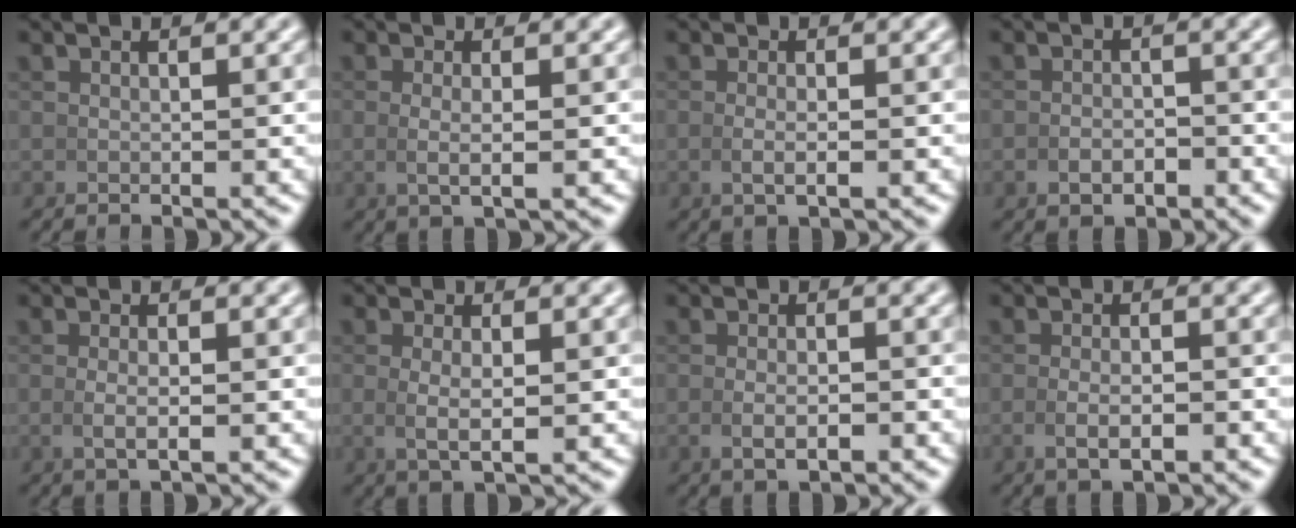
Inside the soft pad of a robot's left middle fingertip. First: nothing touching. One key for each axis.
{"total": 1.9, "fx": 0.0, "fy": 0.2, "fz": 1.9, "tx": -0.041, "ty": -0.007, "tz": 0.006}
{"total": 1.3, "fx": -0.3, "fy": 0.2, "fz": 1.3, "tx": -0.032, "ty": -0.006, "tz": -0.001}
{"total": 1.7, "fx": -1.1, "fy": 1.0, "fz": 0.8, "tx": -0.008, "ty": -0.002, "tz": -0.018}
{"total": 1.6, "fx": -0.2, "fy": 0.3, "fz": 1.5, "tx": -0.036, "ty": -0.006, "tz": 0.002}
{"total": 2.7, "fx": 0.1, "fy": 0.8, "fz": 2.6, "tx": -0.054, "ty": -0.009, "tz": 0.011}
{"total": 2.0, "fx": -0.7, "fy": 0.8, "fz": 1.7, "tx": -0.037, "ty": -0.005, "tz": -0.006}
{"total": 2.3, "fx": -0.9, "fy": 0.9, "fz": 1.9, "tx": -0.040, "ty": -0.006, "tz": -0.010}